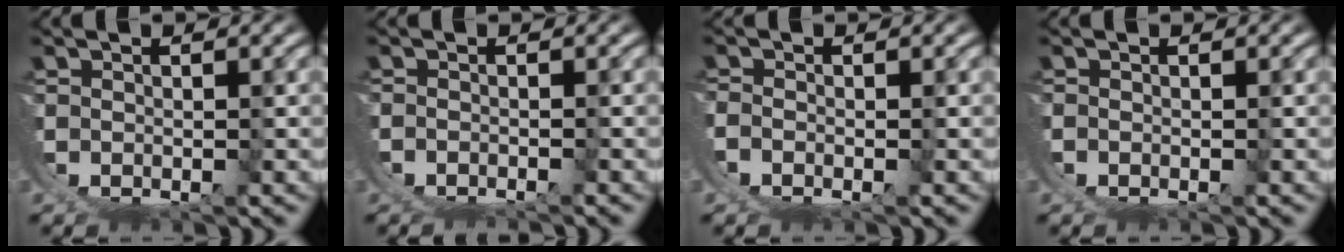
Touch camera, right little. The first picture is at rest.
{"total": 1.9, "force": [-1.7, 0.9, 0.4], "torque": [-0.015, -0.010, -0.023]}
{"total": 0.9, "force": [-0.7, -0.3, 0.4], "torque": [-0.001, -0.001, -0.016]}
{"total": 0.0}